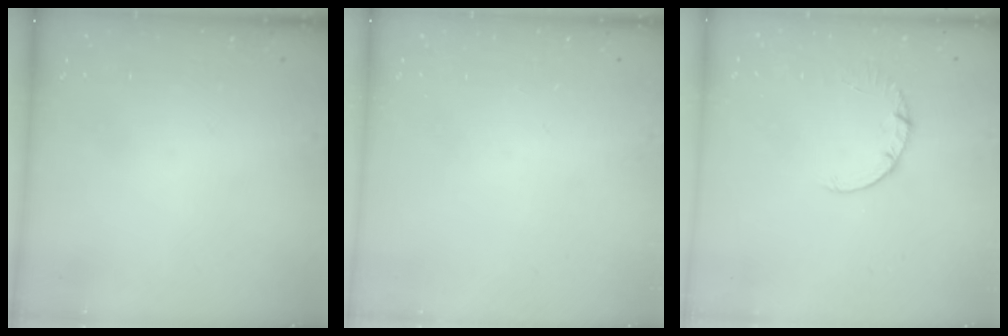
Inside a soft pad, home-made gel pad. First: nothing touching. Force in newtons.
{"total": 0.0}
{"total": 2.7, "press": 2.7, "slide": 0.4}